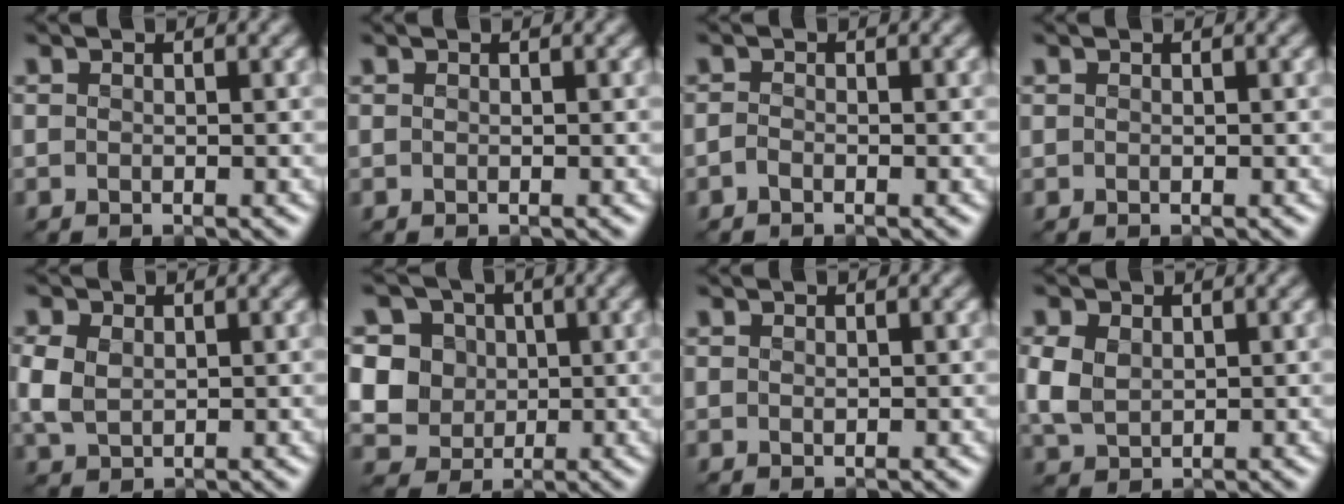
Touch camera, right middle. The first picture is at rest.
{"total": 0.0}
{"total": 0.6, "force": [-0.5, 0.2, 0.4], "torque": [-0.008, -0.002, -0.012]}
{"total": 0.0}
{"total": 3.0, "force": [0.4, 2.2, 1.9], "torque": [-0.054, -0.001, 0.011]}
{"total": 8.5, "force": [2.1, 7.5, 3.4], "torque": [-0.072, 0.018, 0.023]}
{"total": 0.0}
{"total": 3.2, "force": [0.5, 2.4, 2.0], "torque": [-0.057, -0.001, 0.014]}